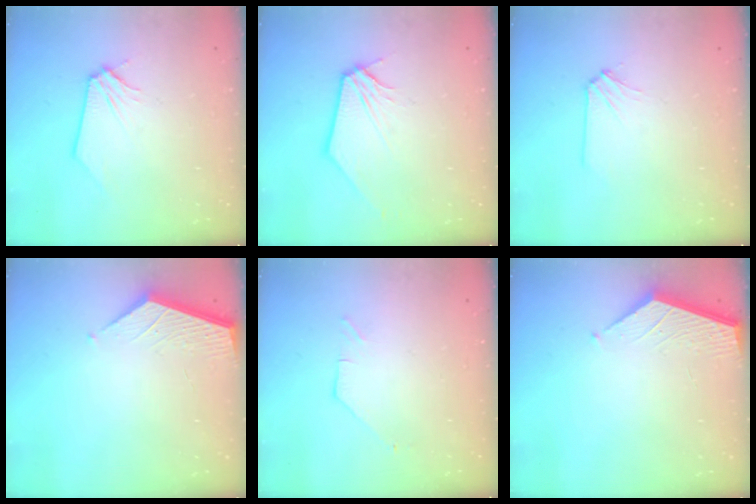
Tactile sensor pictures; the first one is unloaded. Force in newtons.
{"total": 1.2, "press": 1.2, "slide": 0.3}
{"total": 2.1, "press": 2.1, "slide": 0.4}
{"total": 2.2, "press": 2.2, "slide": 0.2}
{"total": 0.7, "press": 0.7, "slide": 0.2}
{"total": 2.1, "press": 2.1, "slide": 0.2}